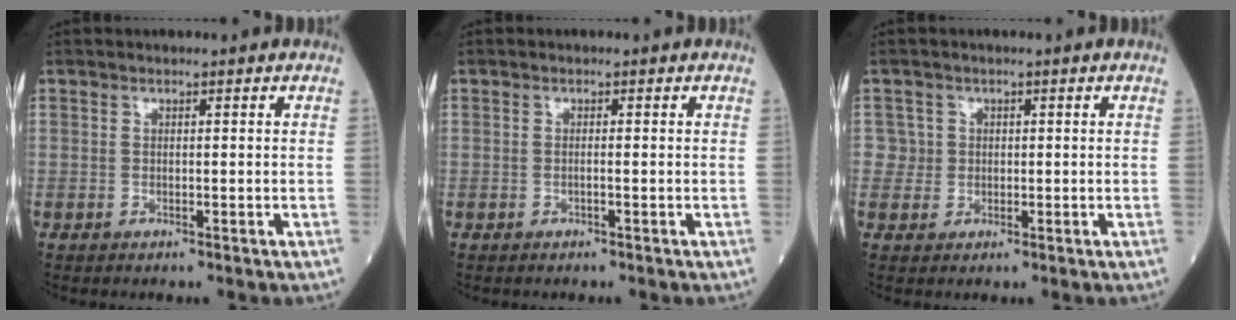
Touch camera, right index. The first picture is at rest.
{"total": 0.5, "force": [-0.2, -0.1, 0.5], "torque": [-0.009, 0.001, -0.004]}
{"total": 2.2, "force": [0.2, 2.2, -0.3], "torque": [0.022, 0.006, -0.002]}